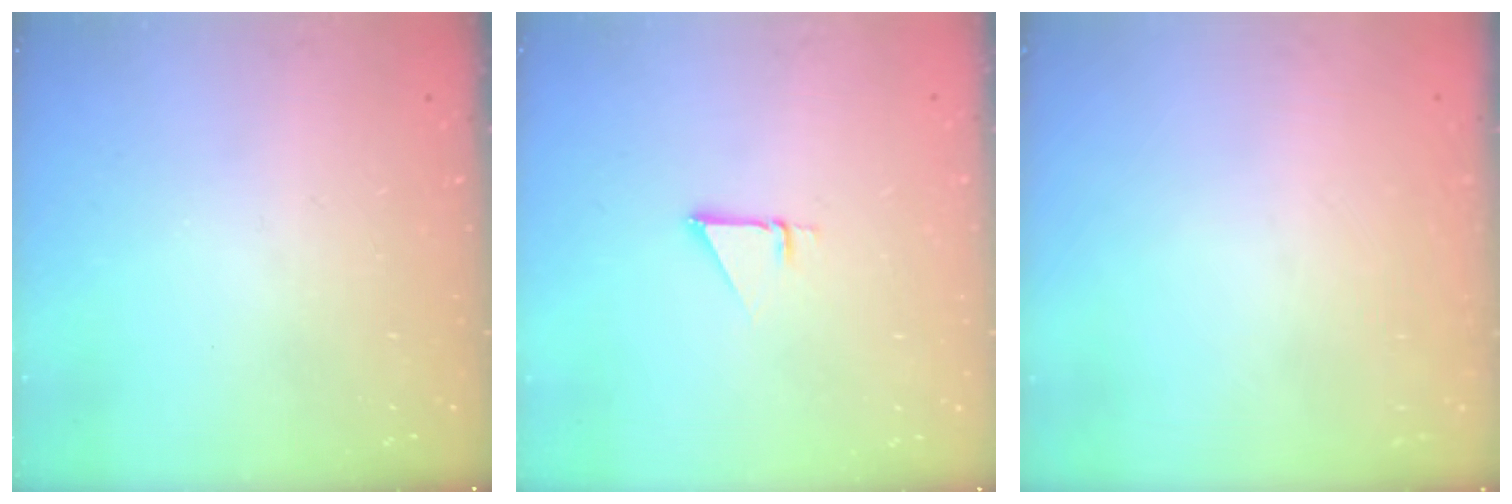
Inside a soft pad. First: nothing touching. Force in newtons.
{"total": 2.7, "press": 2.7, "slide": 0.2}
{"total": 1.6, "press": 1.6, "slide": 0.1}